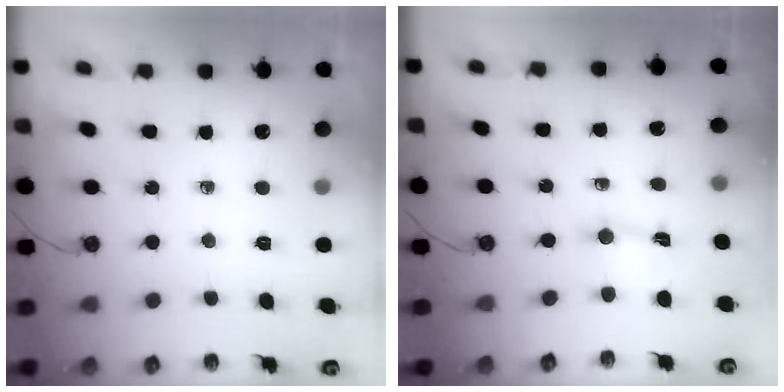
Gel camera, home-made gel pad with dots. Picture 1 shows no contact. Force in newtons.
{"total": 1.3, "press": 1.2, "slide": 0.5}